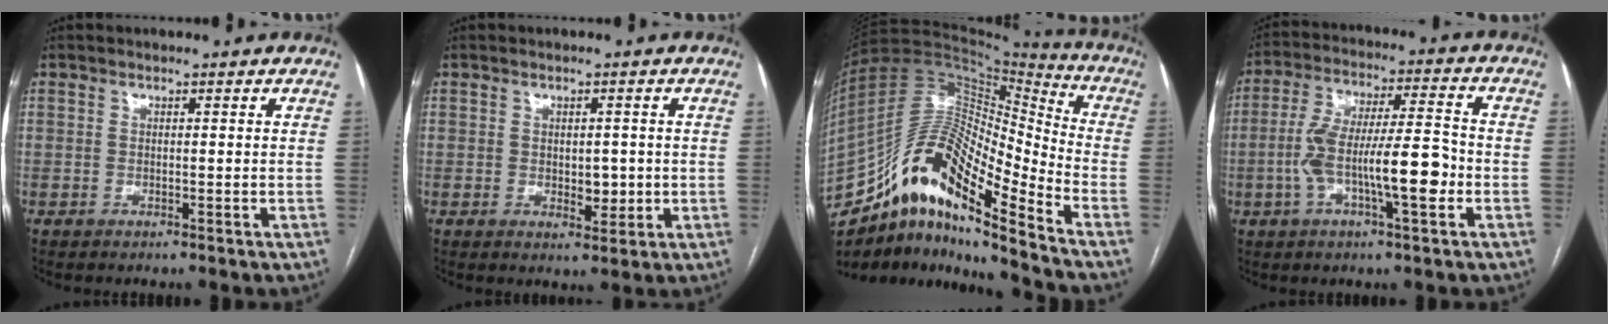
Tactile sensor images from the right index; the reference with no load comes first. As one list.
[{"total": 3.4, "force": [-0.2, 2.1, 2.7], "torque": [-0.029, -0.002, 0.006]}, {"total": 20.1, "force": [-13.1, 4.1, 14.7], "torque": [-0.292, 0.026, -0.235]}, {"total": 12.8, "force": [-3.2, 2.2, 12.2], "torque": [-0.224, 0.018, -0.056]}]